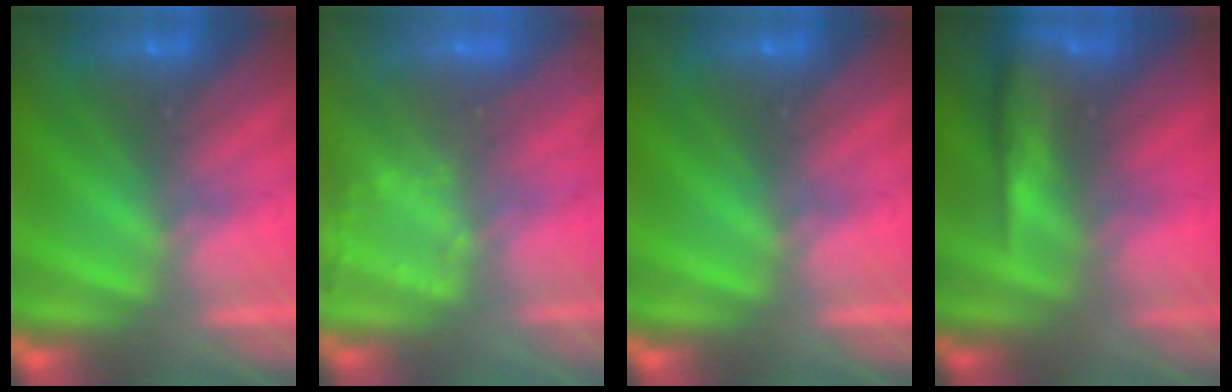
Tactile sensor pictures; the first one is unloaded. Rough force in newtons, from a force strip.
{"total": 2.9}
{"total": 0.0}
{"total": 9.3}